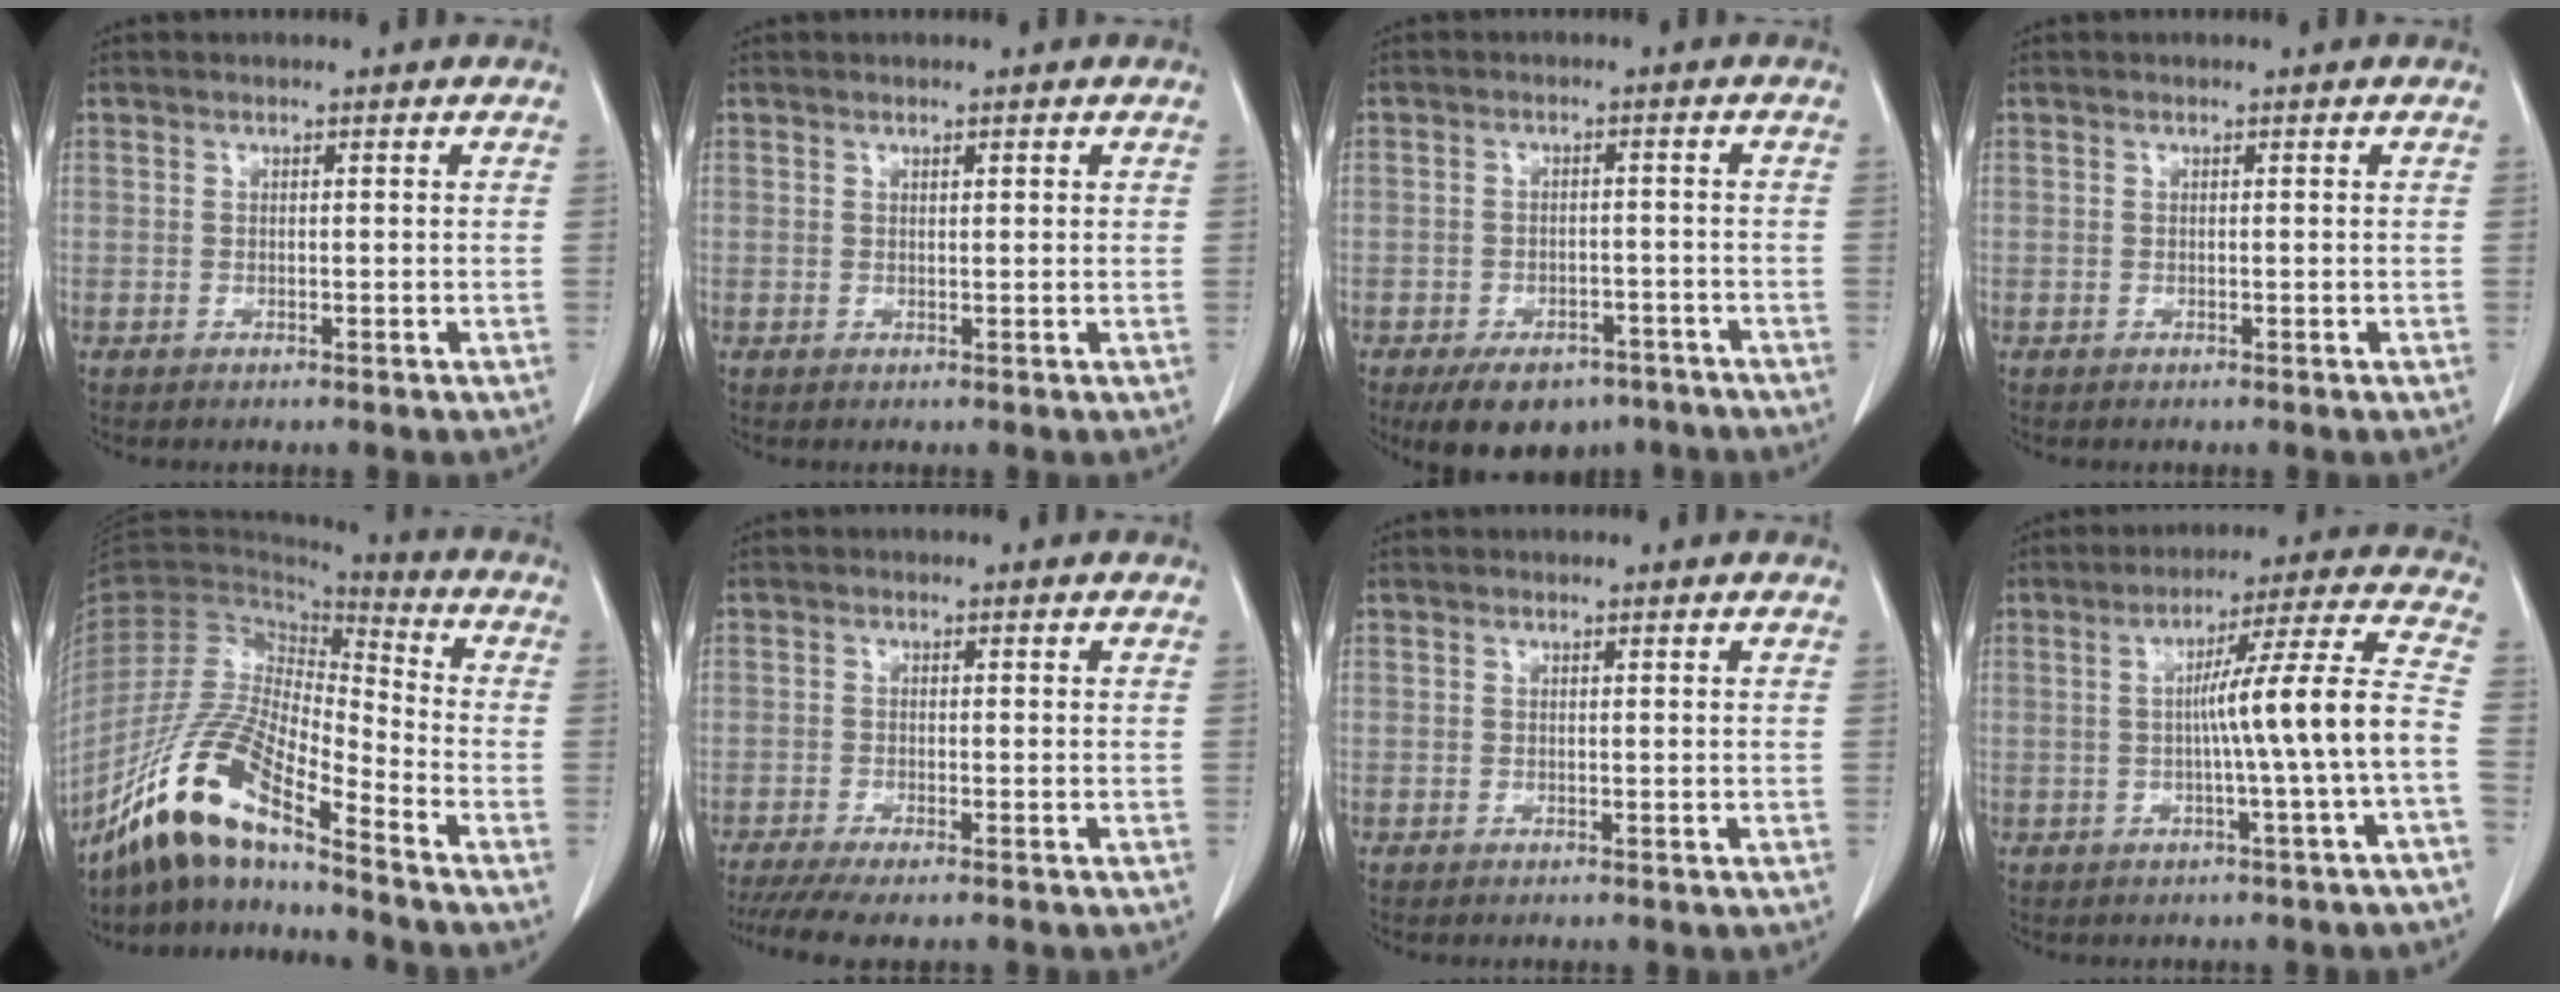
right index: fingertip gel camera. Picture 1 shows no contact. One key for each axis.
{"total": 0.7, "fx": 0.4, "fy": 0.2, "fz": 0.5, "tx": -0.010, "ty": -0.001, "tz": 0.006}
{"total": 9.5, "fx": -6.9, "fy": 5.2, "fz": 4.0, "tx": -0.051, "ty": 0.005, "tz": -0.099}
{"total": 0.0}
{"total": 16.3, "fx": -12.0, "fy": 2.6, "fz": 10.8, "tx": -0.215, "ty": -0.012, "tz": -0.224}
{"total": 8.1, "fx": -6.6, "fy": 1.2, "fz": 4.5, "tx": -0.065, "ty": -0.012, "tz": -0.103}
{"total": 0.0}
{"total": 10.9, "fx": -1.8, "fy": -1.7, "fz": 10.6, "tx": -0.158, "ty": 0.019, "tz": -0.024}